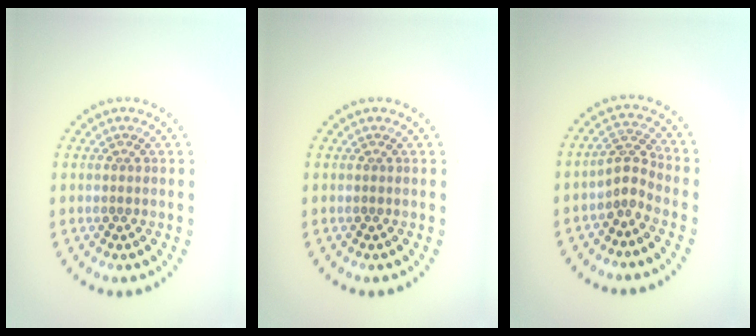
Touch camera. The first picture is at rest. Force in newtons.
{"total": 0.0}
{"total": 2.3, "press": 1.6, "slide": 1.7}